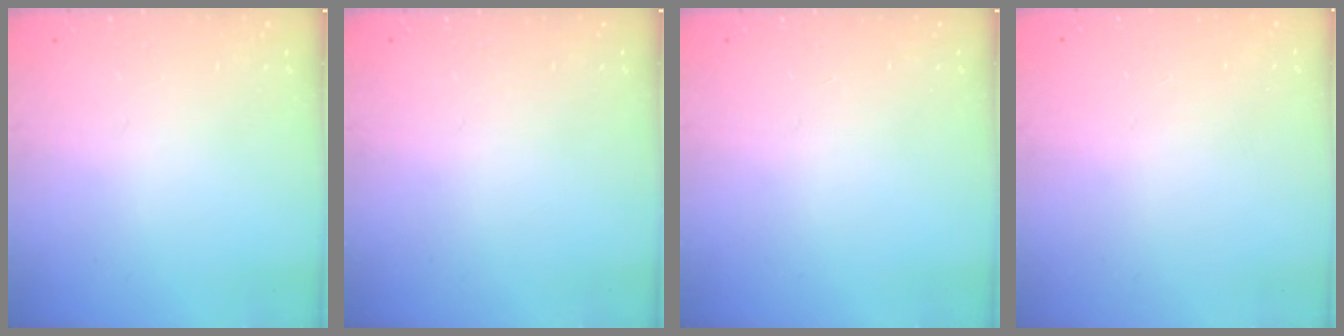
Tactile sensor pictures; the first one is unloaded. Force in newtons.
{"total": 0.0}
{"total": 0.0}
{"total": 0.5, "press": 0.5, "slide": 0.1}